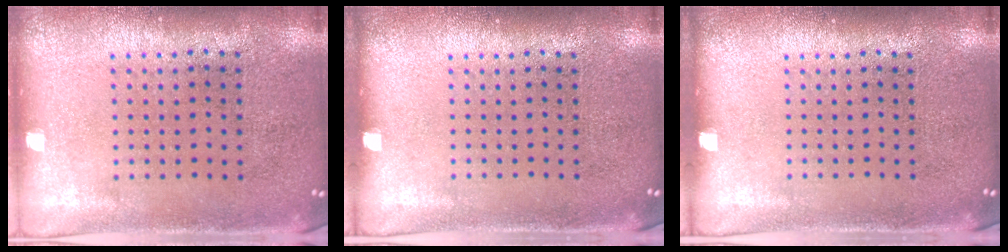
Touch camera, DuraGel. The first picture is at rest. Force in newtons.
{"total": 0.0}
{"total": 0.0}